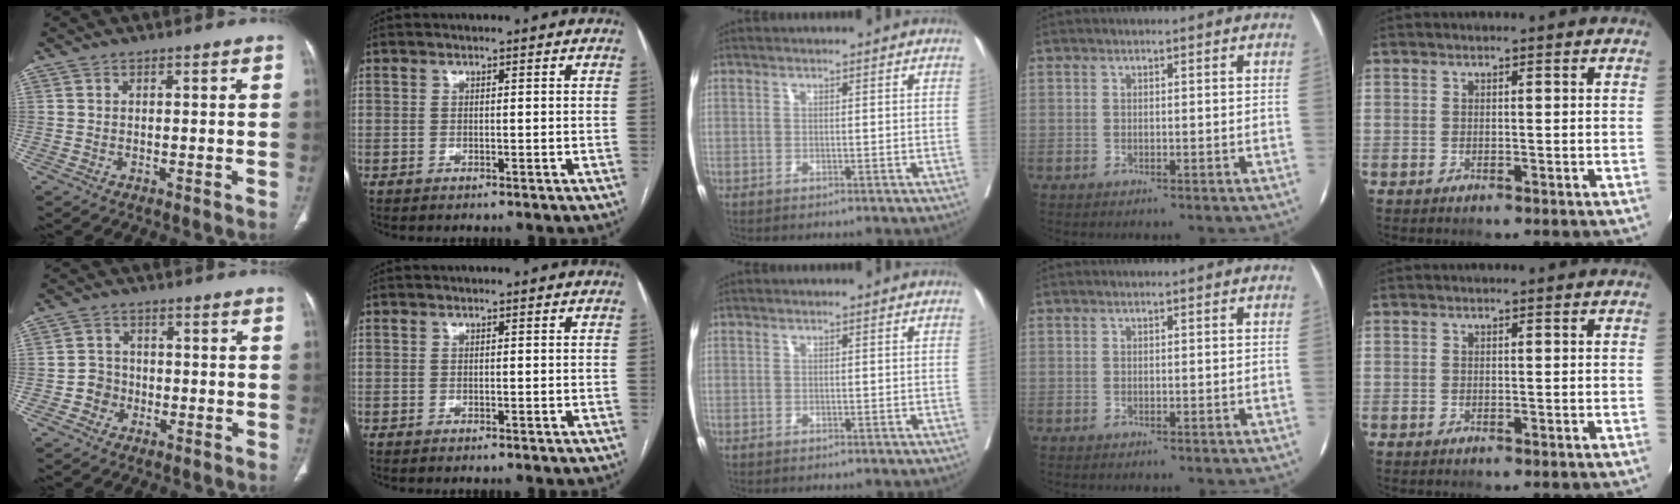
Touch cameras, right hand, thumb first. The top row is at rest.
{"thumb": {"total": 2.3, "force": [-0.4, 2.0, 1.2], "torque": [-0.017, 0.008, -0.008]}}